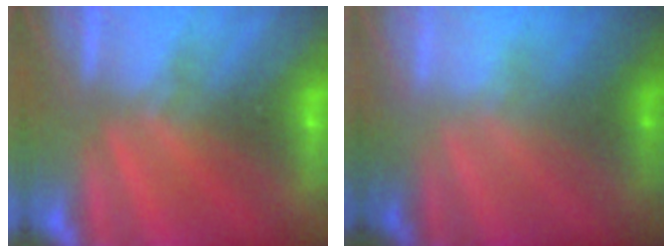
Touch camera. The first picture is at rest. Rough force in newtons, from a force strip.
{"total": 2.4}